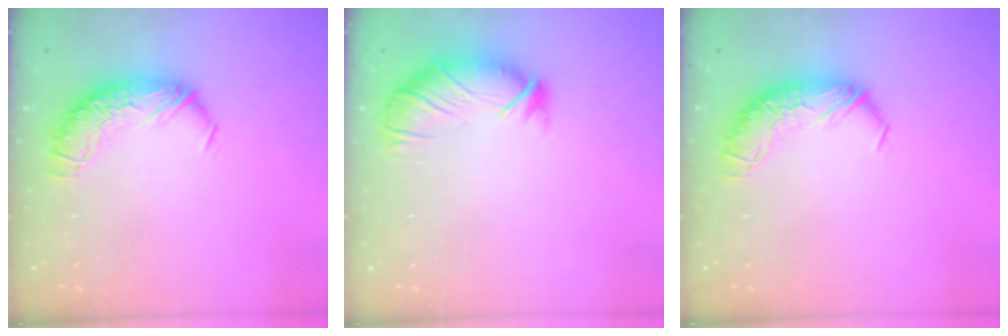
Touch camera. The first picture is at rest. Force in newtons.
{"total": 2.9, "press": 2.5, "slide": 1.5}
{"total": 0.0}